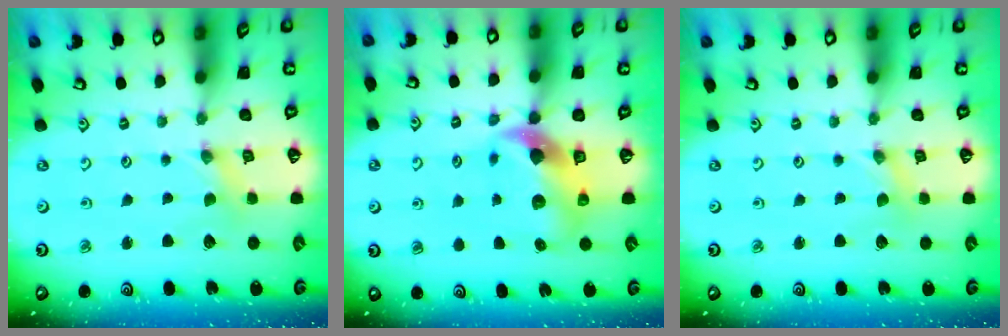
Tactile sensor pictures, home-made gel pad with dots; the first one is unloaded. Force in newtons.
{"total": 9.9, "press": 9.8, "slide": 1.5}
{"total": 0.0}